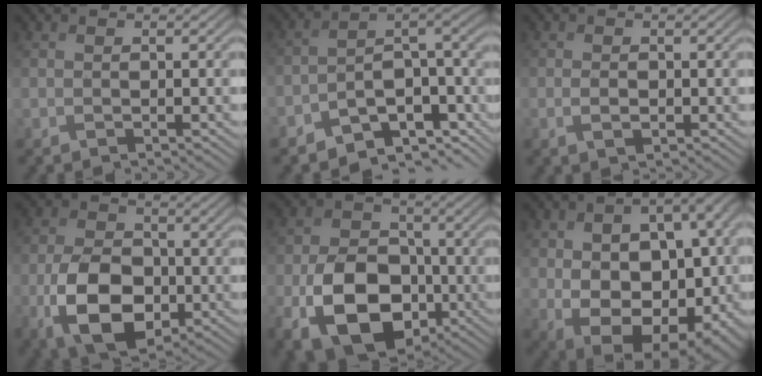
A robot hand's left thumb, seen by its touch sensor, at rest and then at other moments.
{"total": 9.7, "force": [-4.3, 4.9, 7.1], "torque": [-0.105, -0.019, -0.076]}
{"total": 1.2, "force": [-0.5, 0.8, 0.8], "torque": [-0.019, -0.003, -0.007]}
{"total": 11.1, "force": [-3.1, 7.1, 7.9], "torque": [-0.179, -0.019, -0.063]}
{"total": 13.5, "force": [-4.6, 9.5, 8.5], "torque": [-0.173, -0.033, -0.092]}
{"total": 19.7, "force": [-0.3, 13.4, 14.5], "torque": [-0.222, -0.039, 0.051]}